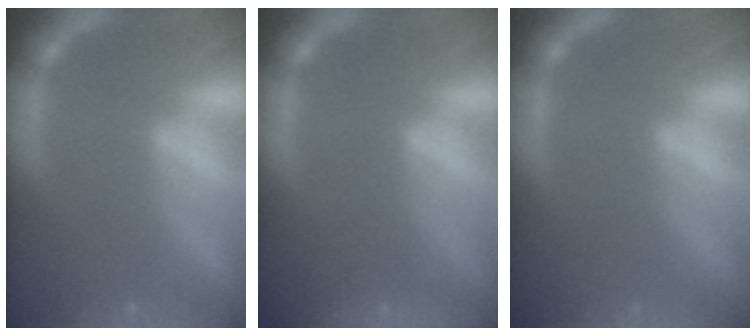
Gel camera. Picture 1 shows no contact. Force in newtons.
{"total": 3.9}
{"total": 0.0}